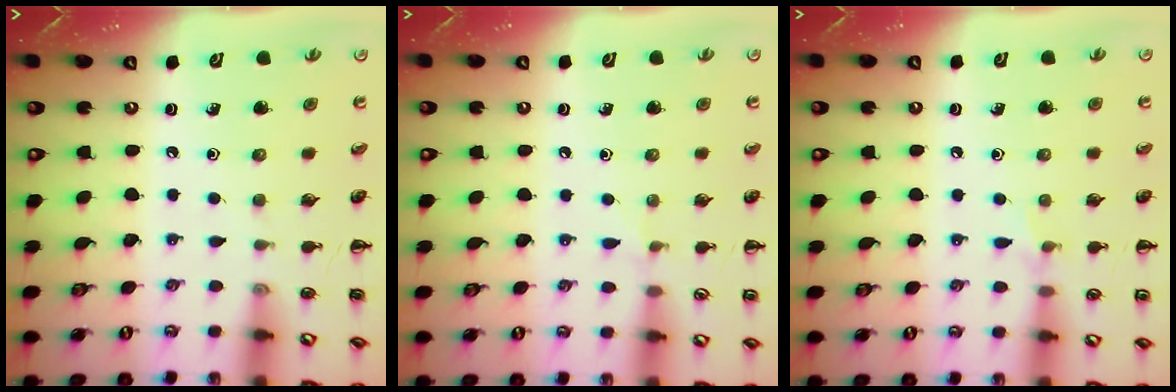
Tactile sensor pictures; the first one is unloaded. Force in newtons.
{"total": 3.6, "press": 3.4, "slide": 1.3}
{"total": 3.7, "press": 3.5, "slide": 1.3}